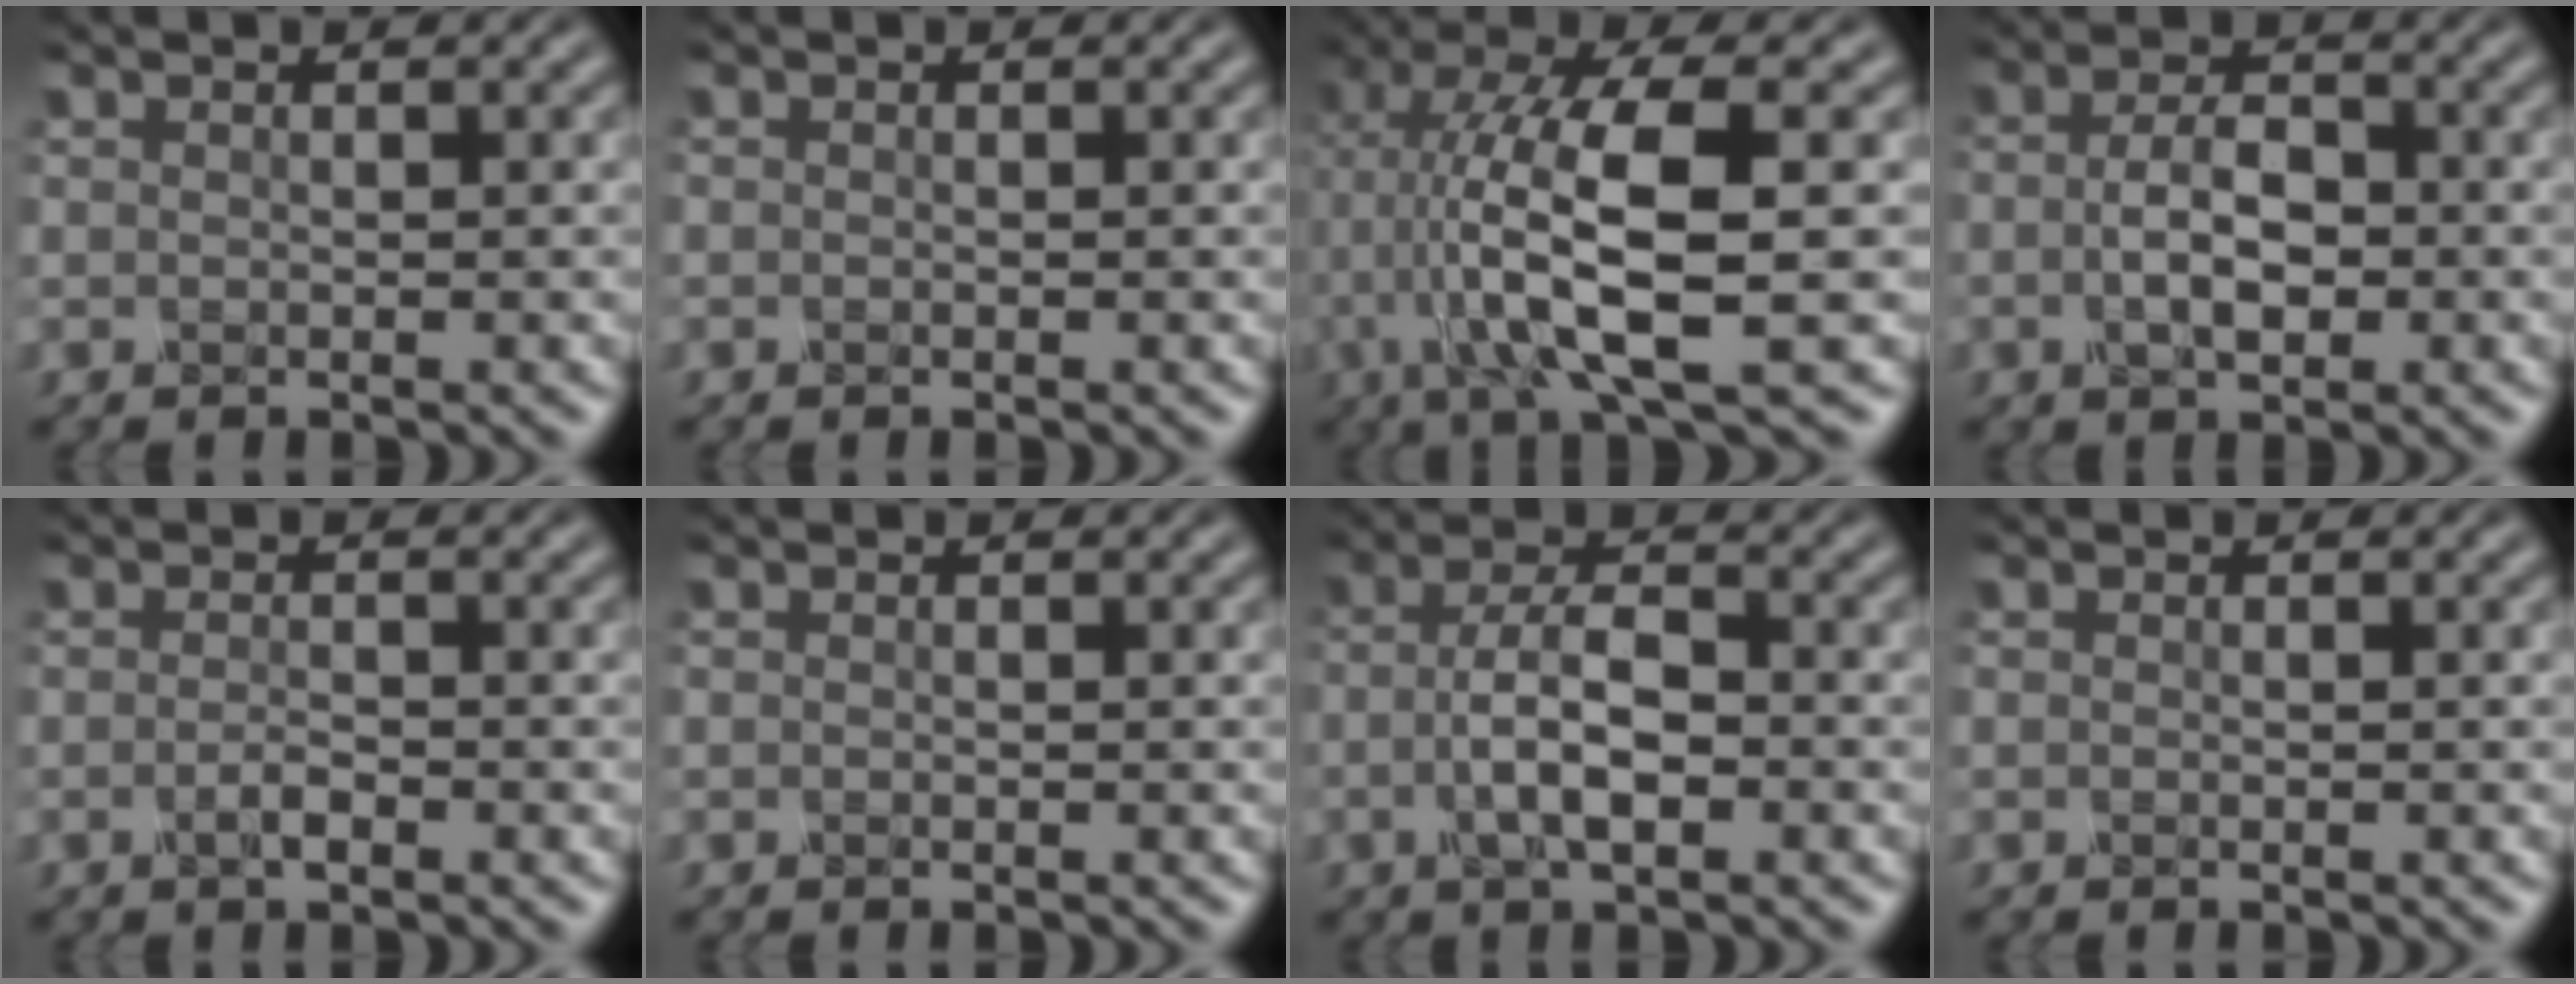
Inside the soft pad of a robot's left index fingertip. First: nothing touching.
{"total": 0.0}
{"total": 10.1, "force": [-1.2, 2.4, 9.7], "torque": [-0.182, 0.006, -0.025]}
{"total": 3.9, "force": [-0.9, 2.1, 3.2], "torque": [-0.065, -0.001, -0.022]}
{"total": 1.4, "force": [-1.0, 0.4, 0.9], "torque": [-0.020, -0.002, -0.023]}
{"total": 0.0}
{"total": 4.6, "force": [-1.2, 1.8, 4.0], "torque": [-0.081, 0.000, -0.031]}
{"total": 0.0}